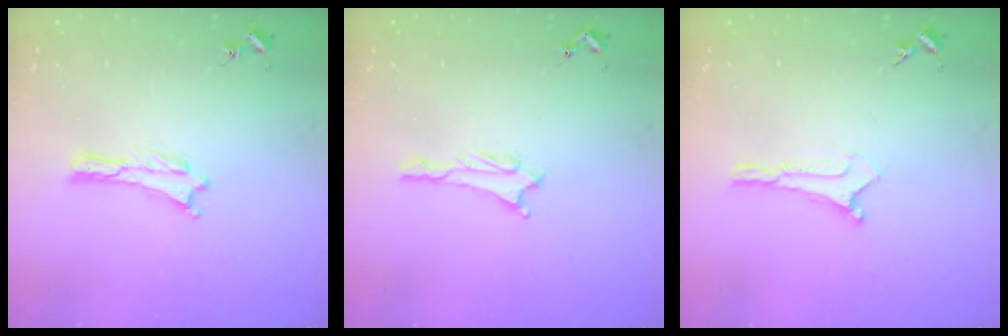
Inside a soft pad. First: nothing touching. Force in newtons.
{"total": 0.8, "press": 0.8, "slide": 0.1}
{"total": 0.0}